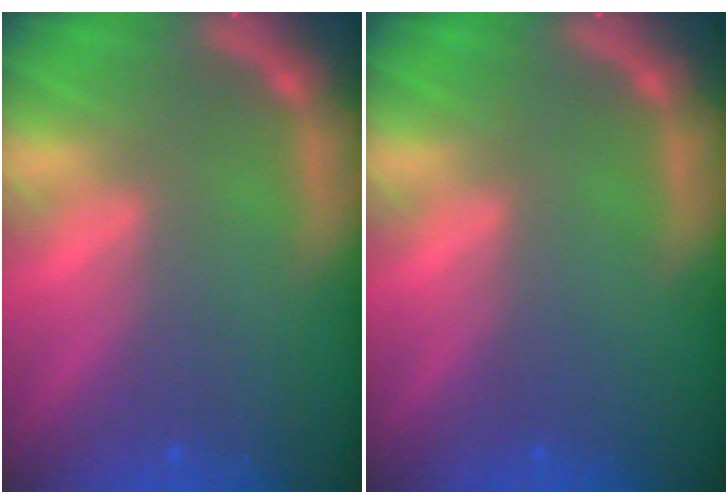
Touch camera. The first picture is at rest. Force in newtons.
{"total": 0.0}